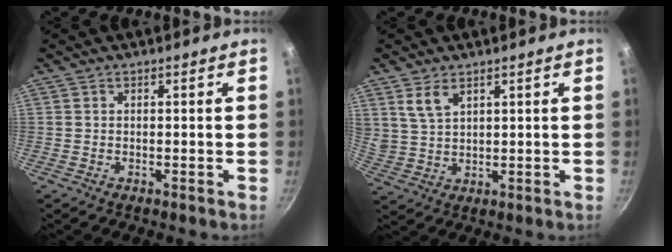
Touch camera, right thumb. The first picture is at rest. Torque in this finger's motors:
{"motor_torque": [0.14, 1.38, 0.93, 1.00, 0.43]}